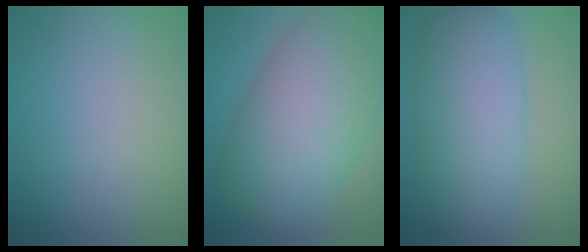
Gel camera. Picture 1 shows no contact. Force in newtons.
{"total": 12.9, "press": 12.9, "slide": 0.6}
{"total": 8.1, "press": 8.1, "slide": 0.1}